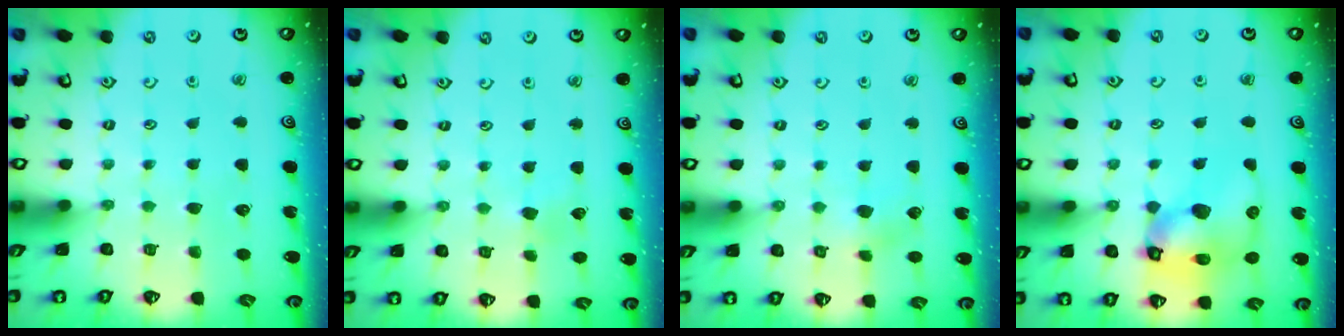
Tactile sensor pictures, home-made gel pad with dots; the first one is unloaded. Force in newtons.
{"total": 2.8, "press": 2.8, "slide": 0.3}
{"total": 3.0, "press": 3.0, "slide": 0.3}
{"total": 14.1, "press": 13.9, "slide": 2.1}